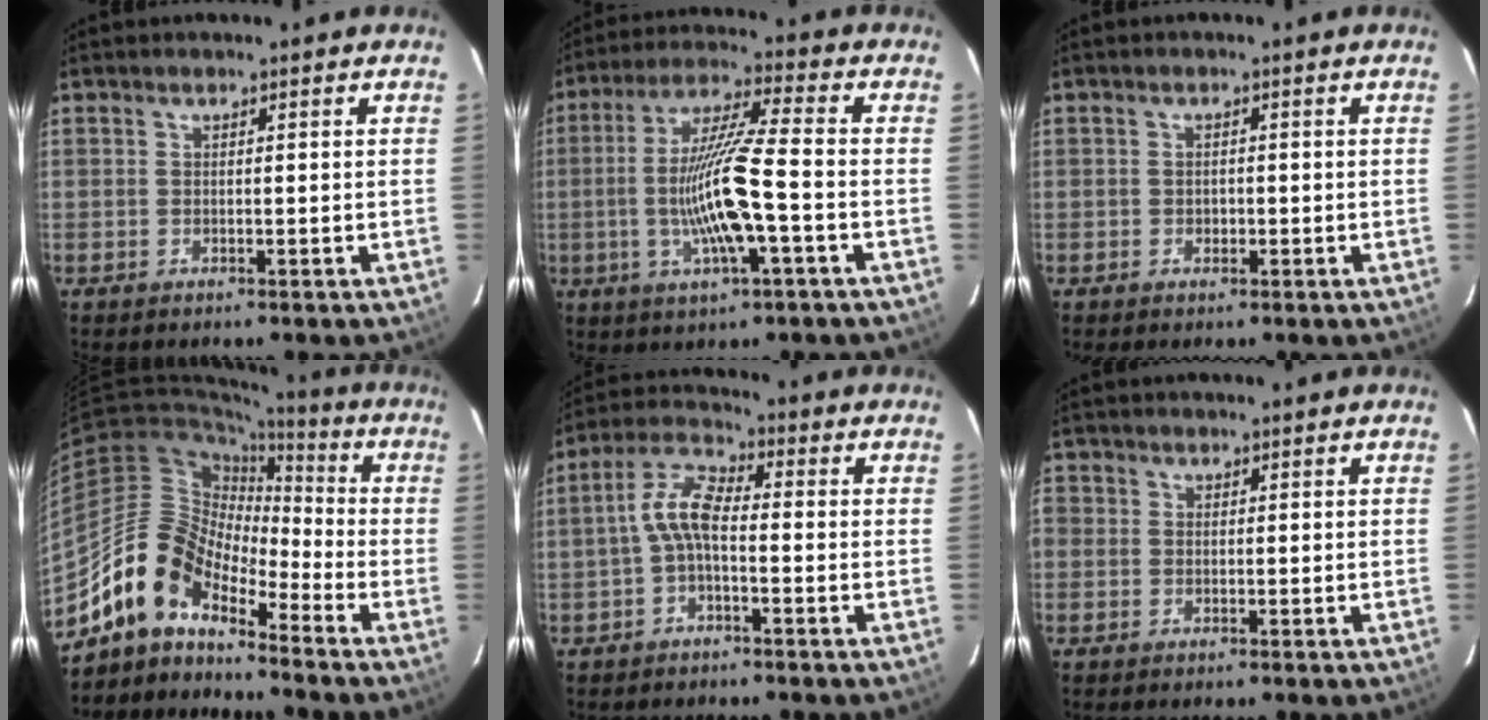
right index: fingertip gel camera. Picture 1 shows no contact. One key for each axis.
{"total": 13.9, "fx": -3.2, "fy": 1.1, "fz": 13.5, "tx": -0.263, "ty": -0.003, "tz": -0.060}
{"total": 1.4, "fx": -0.4, "fy": 1.1, "fz": 0.6, "tx": -0.009, "ty": 0.003, "tz": -0.006}
{"total": 11.9, "fx": -9.9, "fy": 4.8, "fz": 4.6, "tx": -0.080, "ty": 0.023, "tz": -0.200}
{"total": 6.0, "fx": -1.6, "fy": 2.4, "fz": 5.3, "tx": -0.120, "ty": 0.021, "tz": -0.036}
{"total": 1.6, "fx": -0.4, "fy": 1.4, "fz": 0.4, "tx": -0.008, "ty": 0.000, "tz": -0.014}